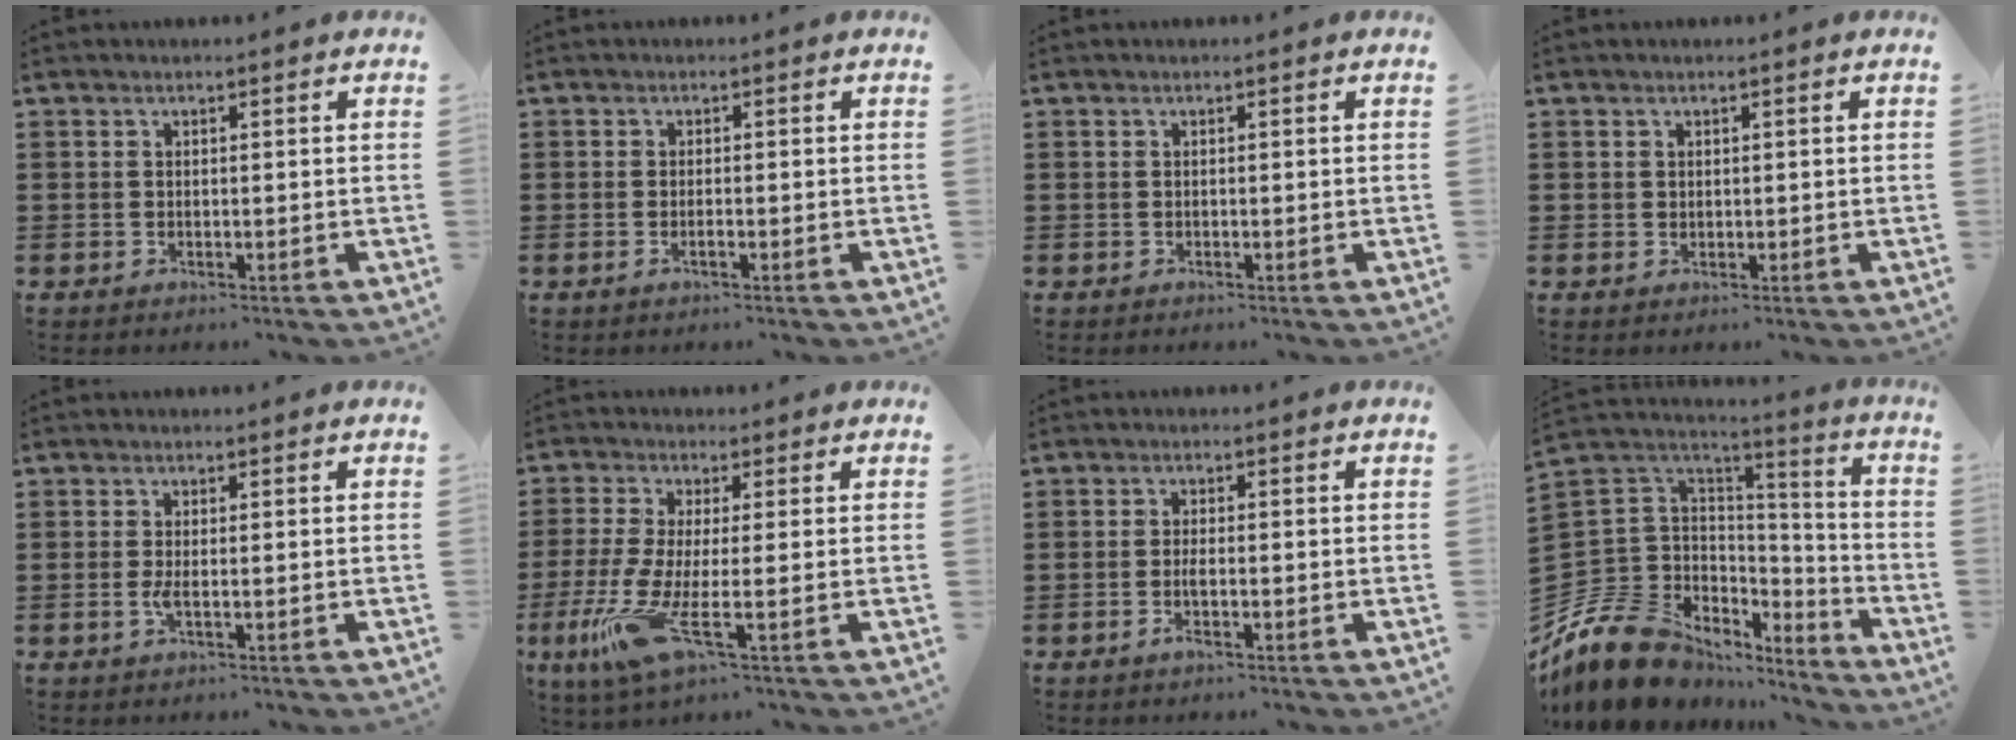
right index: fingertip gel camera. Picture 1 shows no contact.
{"total": 0.9, "force": [-0.4, 0.1, 0.8], "torque": [-0.014, -0.003, -0.007]}
{"total": 0.0}
{"total": 0.7, "force": [0.4, 0.5, -0.1], "torque": [-0.001, 0.002, 0.009]}
{"total": 1.6, "force": [-0.4, 0.2, 1.6], "torque": [-0.038, -0.006, -0.008]}
{"total": 8.4, "force": [-2.4, 0.6, 8.0], "torque": [-0.186, -0.027, -0.048]}
{"total": 1.8, "force": [-0.8, 0.4, 1.6], "torque": [-0.037, -0.003, -0.017]}
{"total": 12.8, "force": [-8.4, 8.9, 3.9], "torque": [-0.124, 0.018, -0.157]}